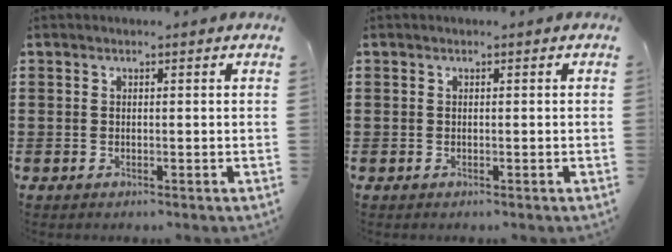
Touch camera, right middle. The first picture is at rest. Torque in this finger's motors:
{"motor_torque": [-0.02, 0.02, 0.00, 0.00]}